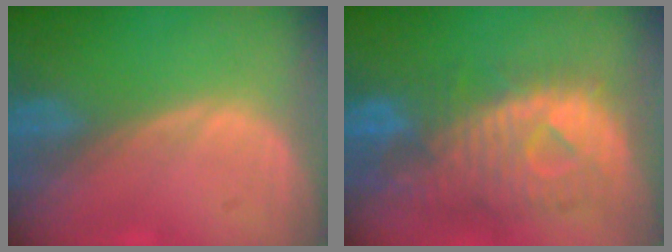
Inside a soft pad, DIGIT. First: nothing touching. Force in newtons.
{"total": 11.0, "press": 9.7, "slide": 5.2}